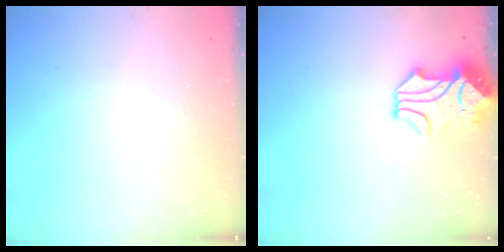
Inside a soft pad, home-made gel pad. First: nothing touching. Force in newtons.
{"total": 2.7, "press": 2.5, "slide": 0.9}